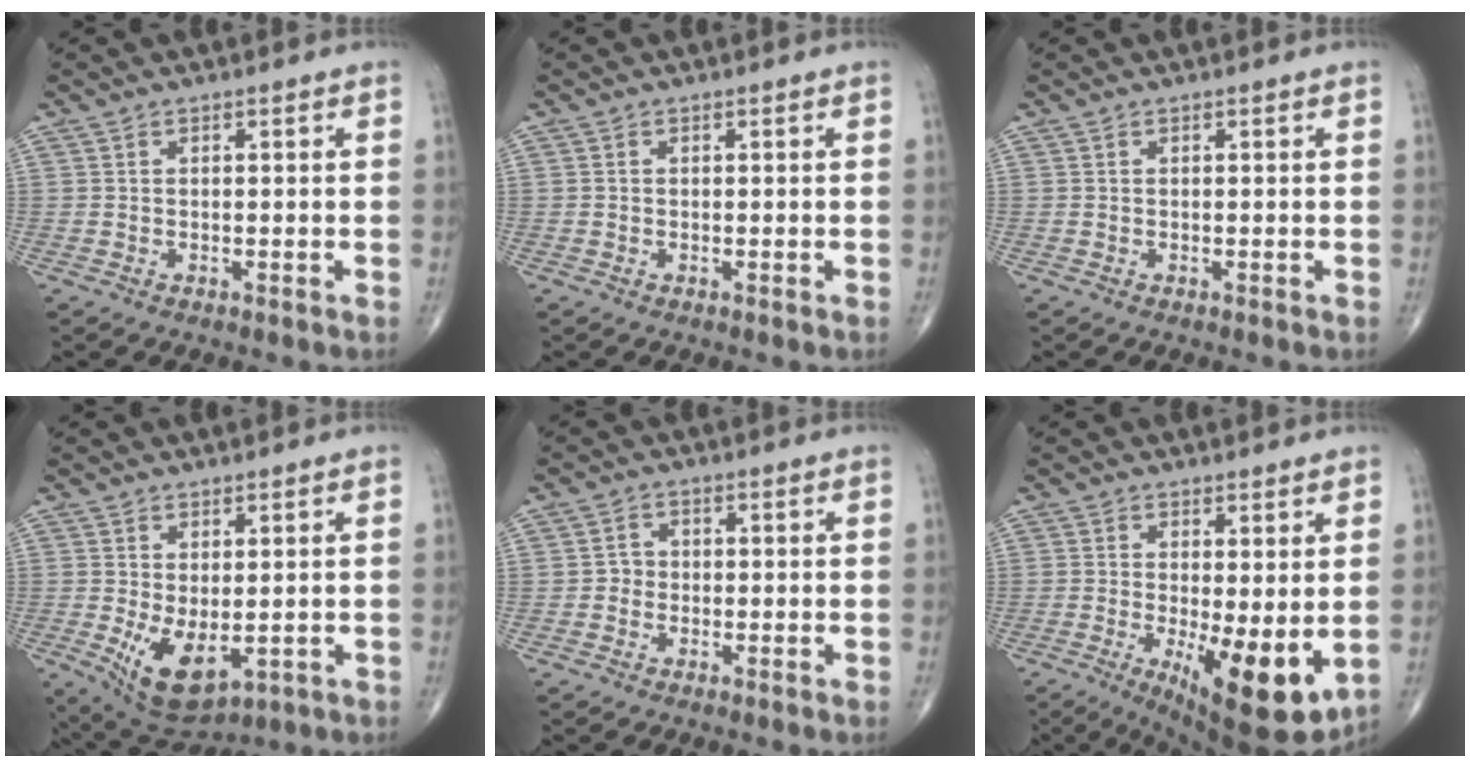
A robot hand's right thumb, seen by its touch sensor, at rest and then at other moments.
{"total": 0.0}
{"total": 0.0}
{"total": 9.2, "force": [-1.5, 4.9, 7.6], "torque": [-0.120, -0.015, -0.003]}
{"total": 2.3, "force": [-0.5, 2.1, 0.7], "torque": [0.002, 0.008, -0.016]}
{"total": 12.5, "force": [-2.2, 4.2, 11.6], "torque": [-0.170, -0.030, -0.020]}